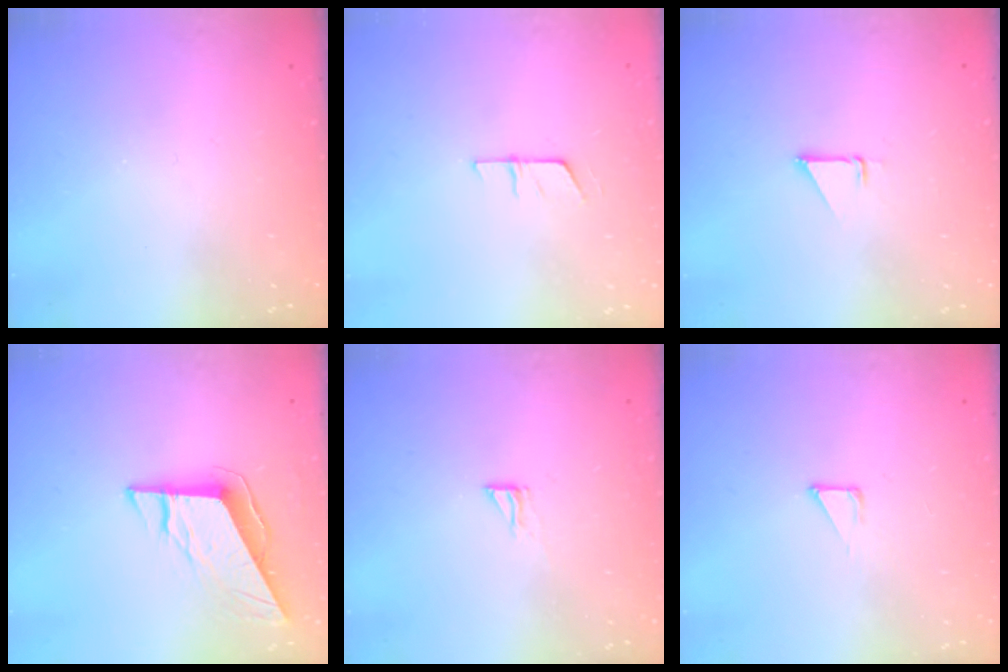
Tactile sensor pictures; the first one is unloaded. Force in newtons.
{"total": 5.4, "press": 5.4, "slide": 0.4}
{"total": 1.5, "press": 1.5, "slide": 0.1}
{"total": 9.5, "press": 9.4, "slide": 1.7}
{"total": 4.6, "press": 4.5, "slide": 0.5}
{"total": 2.7, "press": 2.7, "slide": 0.3}